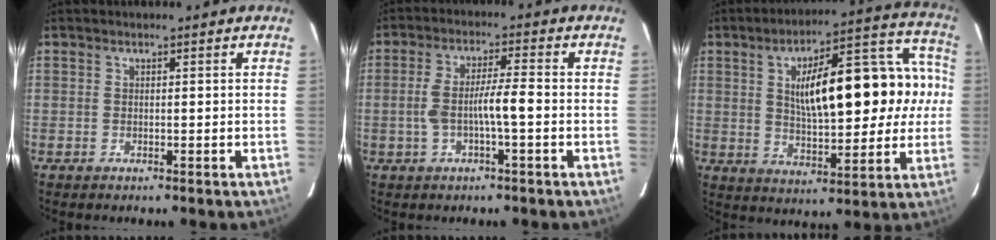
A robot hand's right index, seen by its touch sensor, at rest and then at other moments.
{"total": 6.0, "force": [-1.1, 0.5, 5.9], "torque": [-0.119, 0.013, -0.017]}
{"total": 20.6, "force": [2.8, 6.7, 19.3], "torque": [-0.272, 0.047, 0.048]}